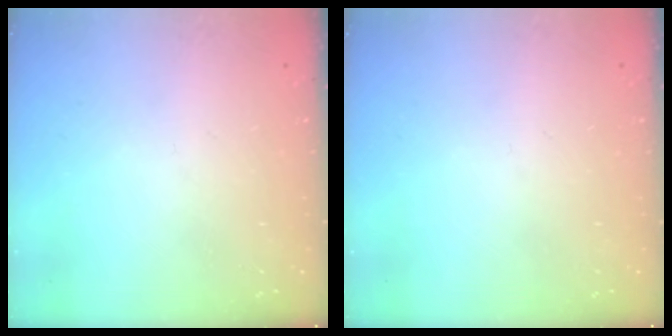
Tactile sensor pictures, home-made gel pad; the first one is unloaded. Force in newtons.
{"total": 0.0}